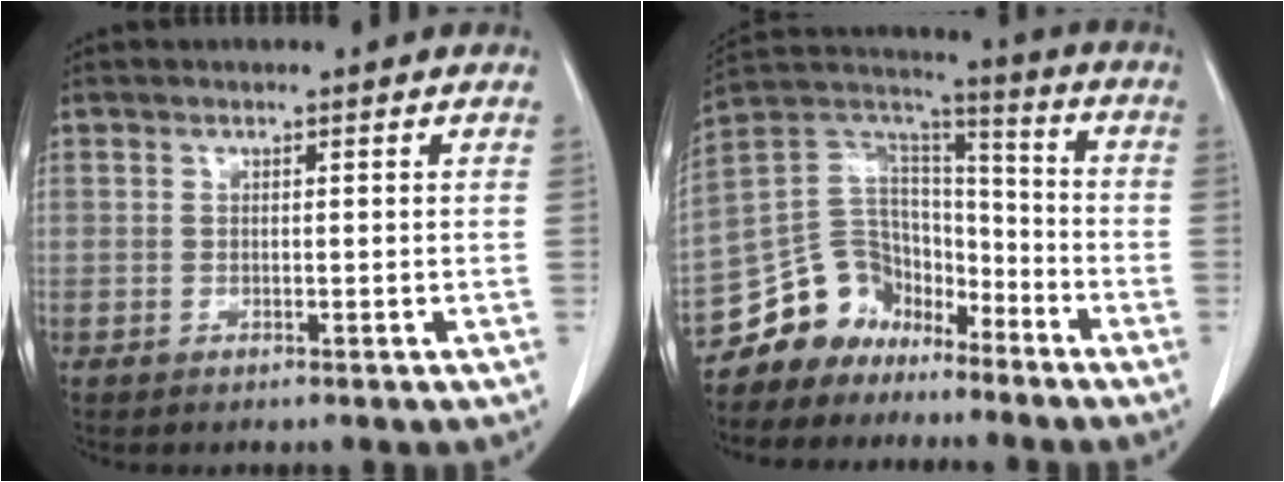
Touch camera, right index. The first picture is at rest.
{"total": 12.1, "force": [-8.7, 8.3, 1.6], "torque": [-0.036, 0.087, -0.154]}